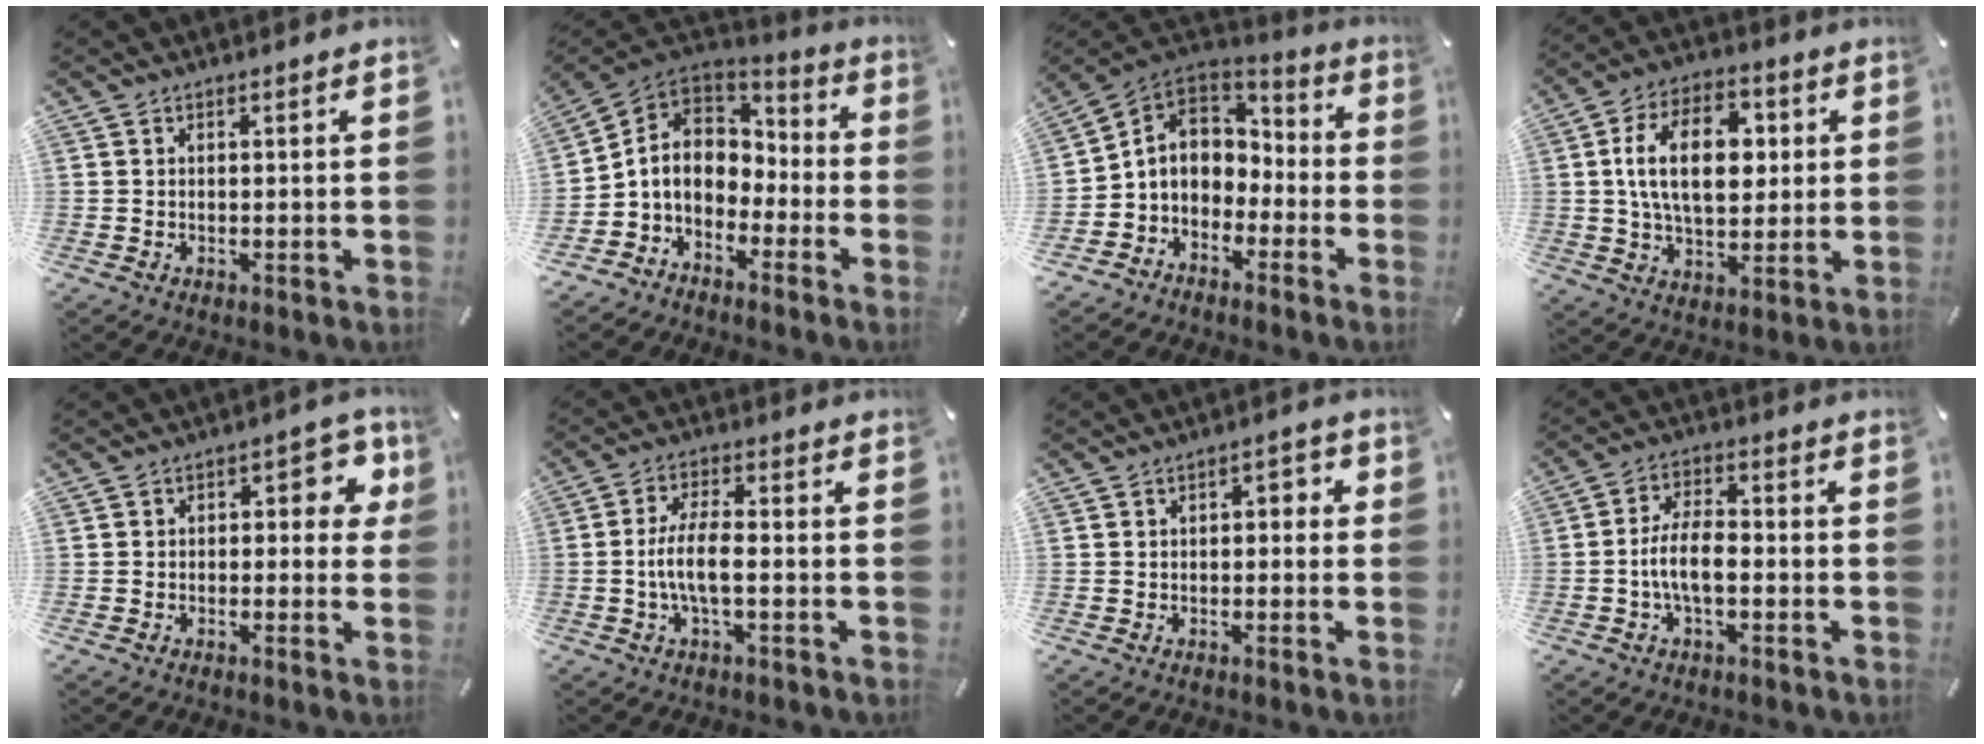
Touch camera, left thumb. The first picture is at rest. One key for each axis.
{"total": 7.8, "fx": -2.2, "fy": 6.8, "fz": 3.3, "tx": -0.086, "ty": 0.007, "tz": -0.040}
{"total": 7.7, "fx": -1.8, "fy": 7.0, "fz": 2.6, "tx": -0.065, "ty": 0.014, "tz": -0.030}
{"total": 16.4, "fx": 2.2, "fy": 10.3, "fz": 12.6, "tx": -0.232, "ty": 0.010, "tz": 0.035}
{"total": 6.7, "fx": 0.3, "fy": 4.0, "fz": 5.3, "tx": -0.069, "ty": 0.006, "tz": -0.001}
{"total": 7.6, "fx": -1.6, "fy": 2.6, "fz": 7.0, "tx": -0.139, "ty": 0.002, "tz": -0.031}
{"total": 2.6, "fx": -1.3, "fy": 1.5, "fz": 1.7, "tx": -0.033, "ty": 0.016, "tz": -0.029}
{"total": 7.7, "fx": -2.3, "fy": 3.7, "fz": 6.4, "tx": -0.132, "ty": 0.006, "tz": -0.045}